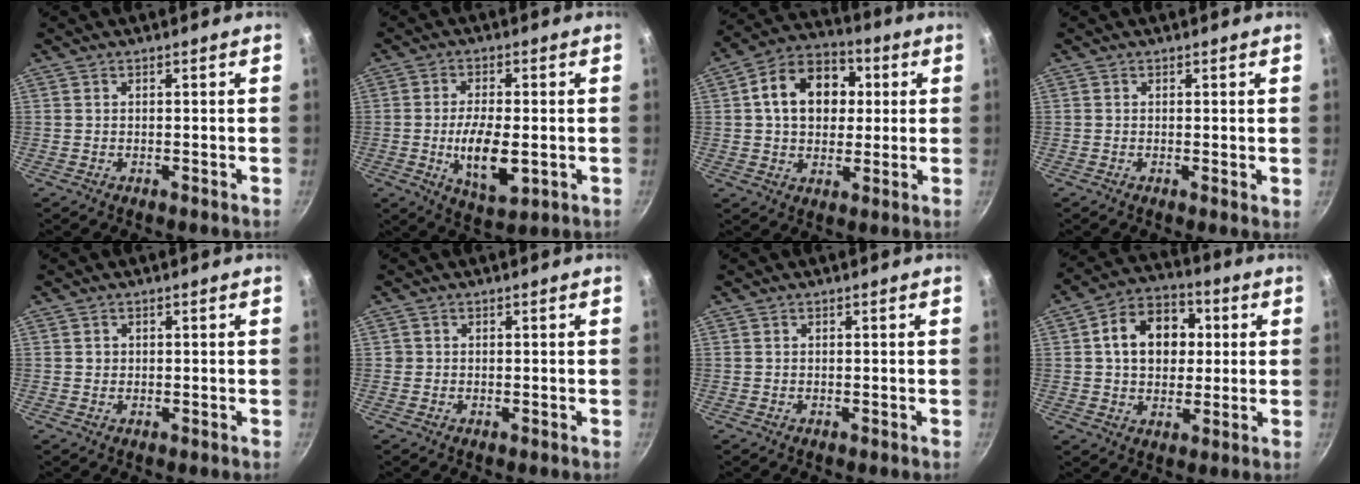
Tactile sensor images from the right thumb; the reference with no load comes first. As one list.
[{"total": 10.3, "force": [-1.6, 4.5, 9.2], "torque": [-0.162, -0.005, -0.021]}, {"total": 14.9, "force": [2.8, 11.2, 9.5], "torque": [-0.121, 0.022, 0.031]}, {"total": 1.1, "force": [0.2, 0.3, 1.0], "torque": [-0.015, -0.008, 0.000]}, {"total": 0.8, "force": [0.2, 0.8, 0.2], "torque": [0.001, 0.002, 0.002]}, {"total": 0.6, "force": [0.0, 0.6, 0.1], "torque": [0.004, 0.002, -0.001]}, {"total": 0.0}, {"total": 13.6, "force": [2.4, 10.2, 8.7], "torque": [-0.102, 0.019, 0.027]}]